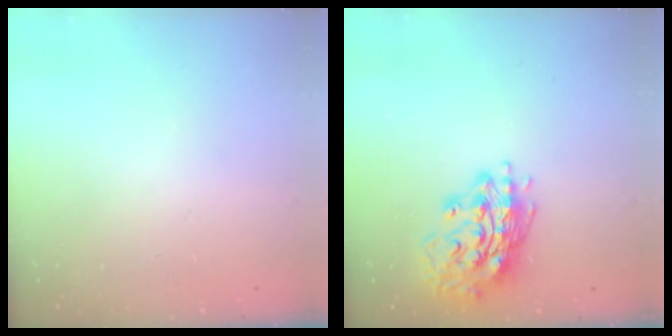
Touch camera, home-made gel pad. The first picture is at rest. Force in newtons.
{"total": 16.3, "press": 16.1, "slide": 2.8}